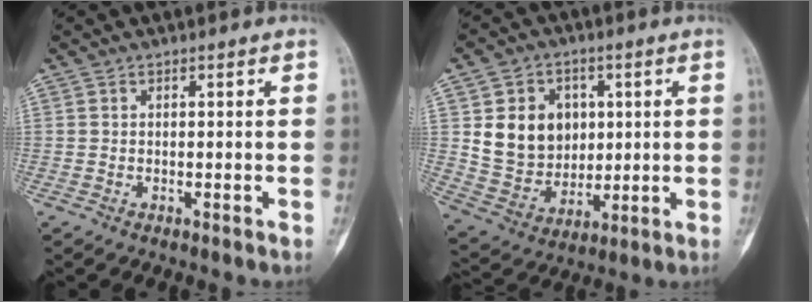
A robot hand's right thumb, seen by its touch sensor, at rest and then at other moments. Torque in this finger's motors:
{"motor_torque": [-0.23, 0.42, 0.38, -0.31, 0.10]}